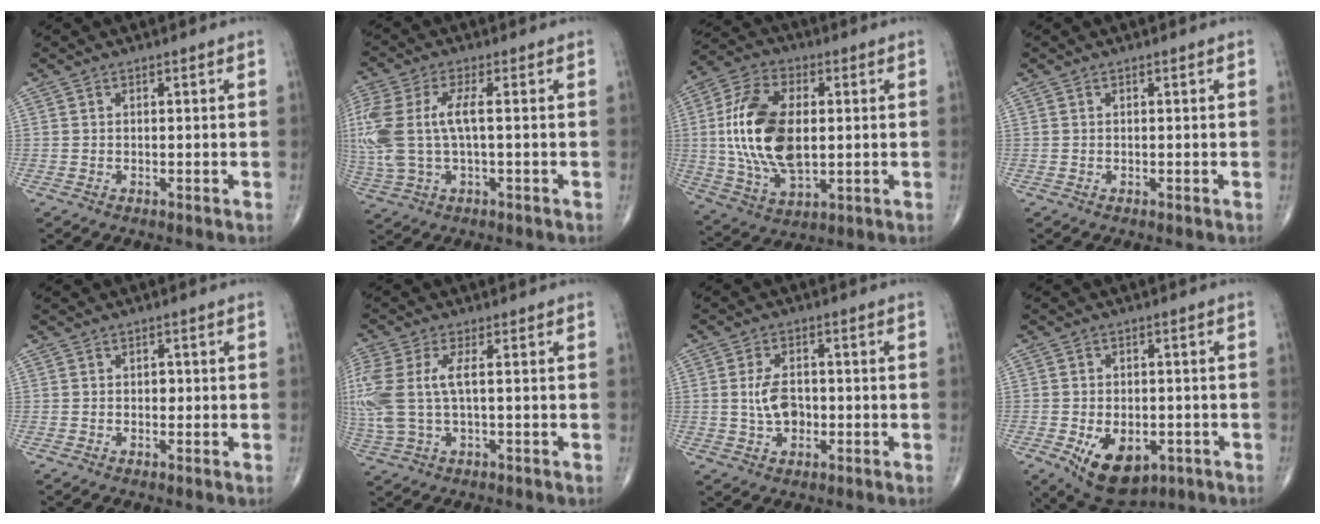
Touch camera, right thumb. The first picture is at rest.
{"total": 13.1, "force": [0.7, 5.4, 11.9], "torque": [-0.310, 0.016, 0.022]}
{"total": 18.3, "force": [1.1, 10.2, 15.2], "torque": [-0.301, -0.001, 0.026]}
{"total": 0.0}
{"total": 1.1, "force": [0.0, 0.9, 0.7], "torque": [-0.002, 0.003, -0.002]}
{"total": 11.1, "force": [0.9, 4.6, 10.1], "torque": [-0.281, 0.011, 0.024]}
{"total": 7.5, "force": [-0.4, 4.9, 5.8], "torque": [-0.097, 0.005, -0.005]}
{"total": 11.3, "force": [-4.3, 6.9, 7.9], "torque": [-0.106, 0.004, -0.052]}